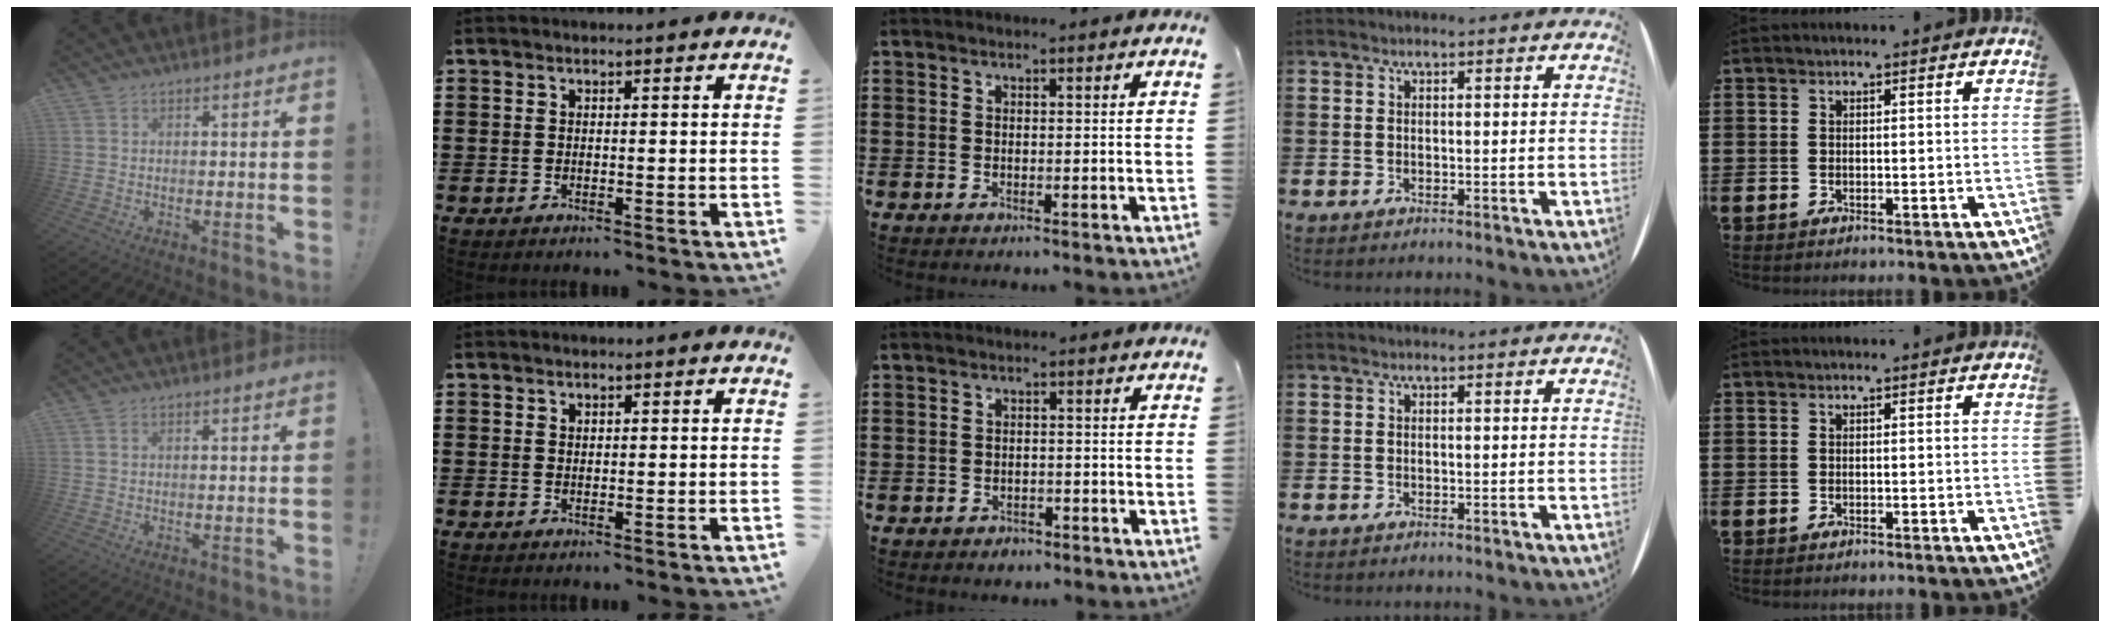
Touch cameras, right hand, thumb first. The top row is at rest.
{"thumb": {"total": 0.6, "force": [0.2, 0.4, 0.3], "torque": [-0.010, 0.003, 0.005]}, "index": {"total": 0.5, "force": [0.4, 0.3, 0.0], "torque": [-0.001, 0.002, 0.008]}, "middle": {"total": 1.6, "force": [-1.4, 0.8, 0.1], "torque": [-0.006, 0.001, -0.033]}}